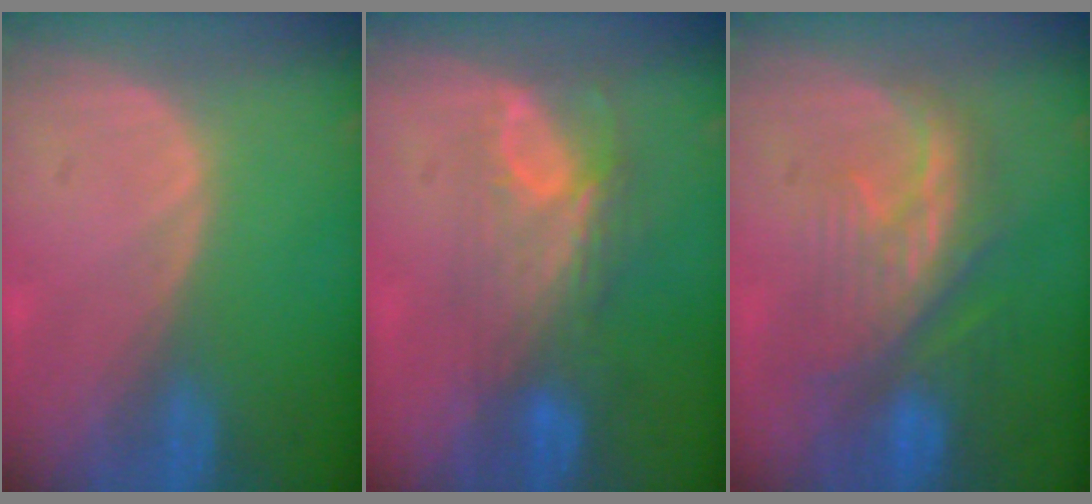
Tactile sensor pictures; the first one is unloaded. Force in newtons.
{"total": 7.8, "press": 6.9, "slide": 3.8}
{"total": 9.2, "press": 8.7, "slide": 3.2}